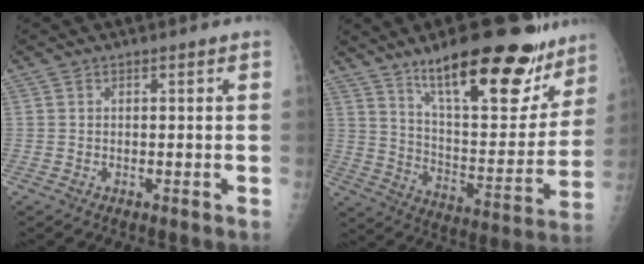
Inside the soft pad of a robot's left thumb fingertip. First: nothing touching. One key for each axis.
{"total": 25.9, "fx": 17.3, "fy": 8.5, "fz": 17.3, "tx": -0.205, "ty": -0.075, "tz": 0.267}